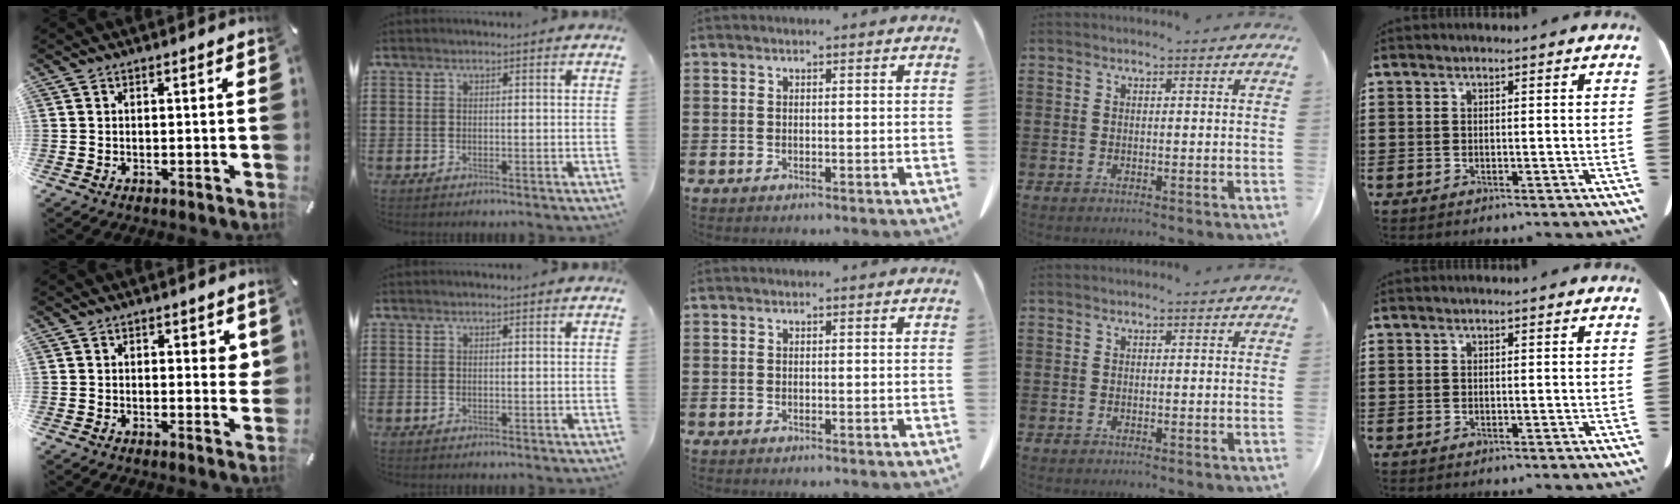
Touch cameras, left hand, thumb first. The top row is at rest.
{"thumb": {"total": 3.0, "force": [1.3, 1.7, 2.2], "torque": [-0.019, -0.005, 0.017]}}